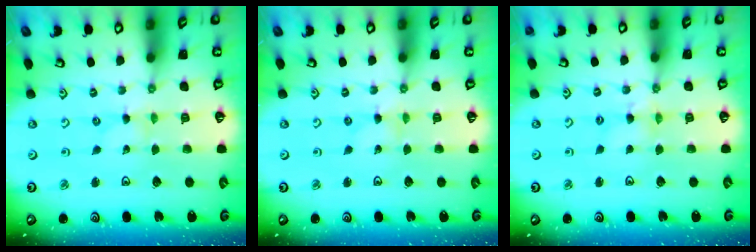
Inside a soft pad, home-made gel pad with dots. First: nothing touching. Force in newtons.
{"total": 0.0}
{"total": 2.9, "press": 2.9, "slide": 0.3}